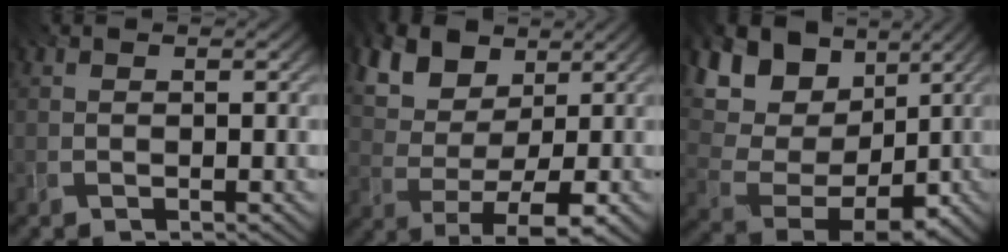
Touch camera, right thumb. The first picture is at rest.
{"total": 8.6, "force": [3.4, 4.7, 6.4], "torque": [-0.133, 0.006, 0.059]}
{"total": 14.9, "force": [5.7, 10.7, 8.7], "torque": [-0.205, 0.043, 0.110]}